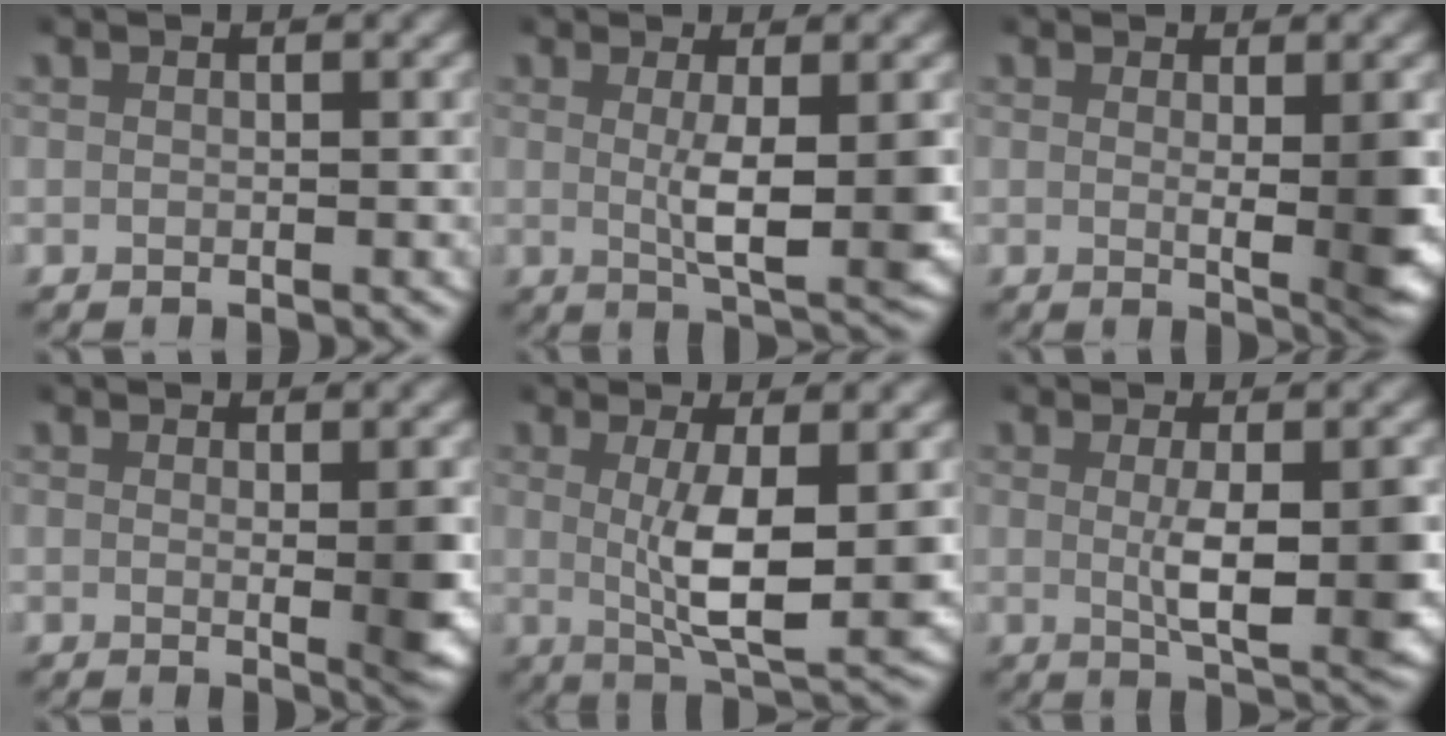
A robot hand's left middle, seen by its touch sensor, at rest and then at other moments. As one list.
[{"total": 5.6, "force": [0.1, 1.5, 5.4], "torque": [-0.087, -0.016, 0.007]}, {"total": 4.6, "force": [0.2, 1.0, 4.4], "torque": [-0.063, -0.016, 0.005]}, {"total": 2.8, "force": [0.2, 0.4, 2.7], "torque": [-0.038, -0.013, 0.005]}, {"total": 7.2, "force": [0.6, 2.4, 6.8], "torque": [-0.113, -0.018, 0.017]}, {"total": 5.7, "force": [-0.1, 1.7, 5.5], "torque": [-0.085, -0.014, 0.002]}]